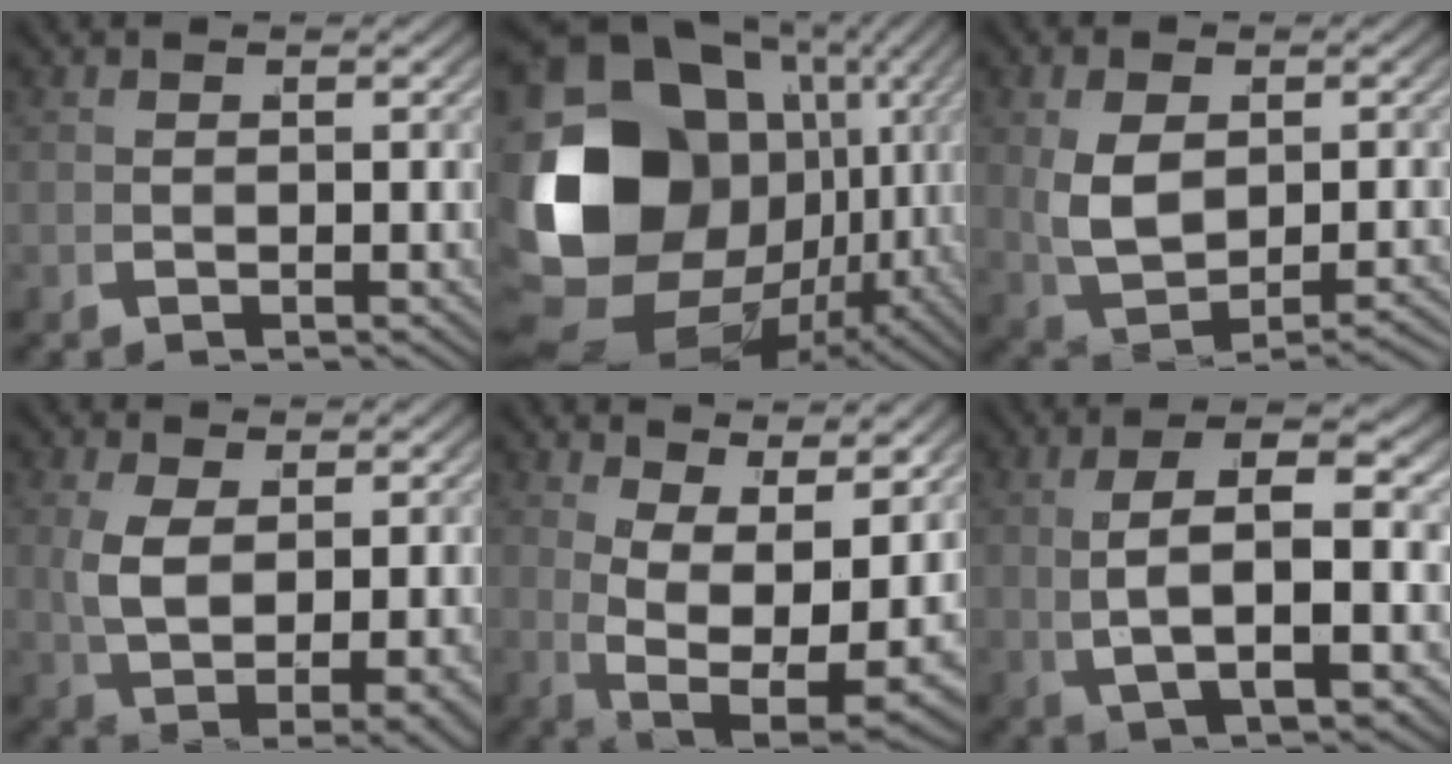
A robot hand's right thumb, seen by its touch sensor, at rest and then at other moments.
{"total": 21.0, "force": [-0.7, 14.4, 15.2], "torque": [-0.312, -0.059, 0.018]}
{"total": 4.7, "force": [0.0, 2.8, 3.8], "torque": [-0.089, -0.016, 0.022]}
{"total": 5.2, "force": [1.4, 2.4, 4.4], "torque": [-0.095, -0.023, 0.048]}
{"total": 9.2, "force": [1.0, 5.1, 7.6], "torque": [-0.148, -0.044, 0.042]}
{"total": 7.8, "force": [1.5, 2.9, 7.0], "torque": [-0.117, 0.010, 0.030]}